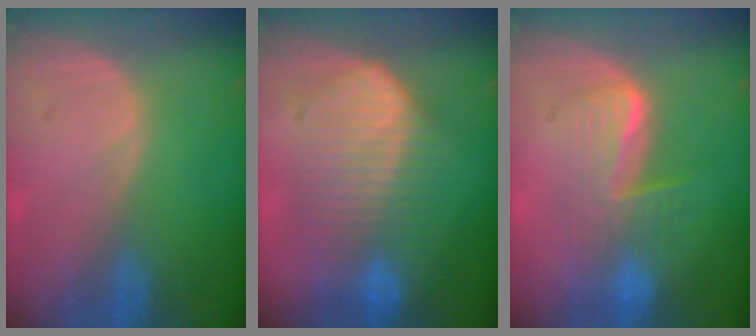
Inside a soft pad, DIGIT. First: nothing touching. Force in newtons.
{"total": 10.0, "press": 10.0, "slide": 0.6}
{"total": 6.6, "press": 6.5, "slide": 0.8}